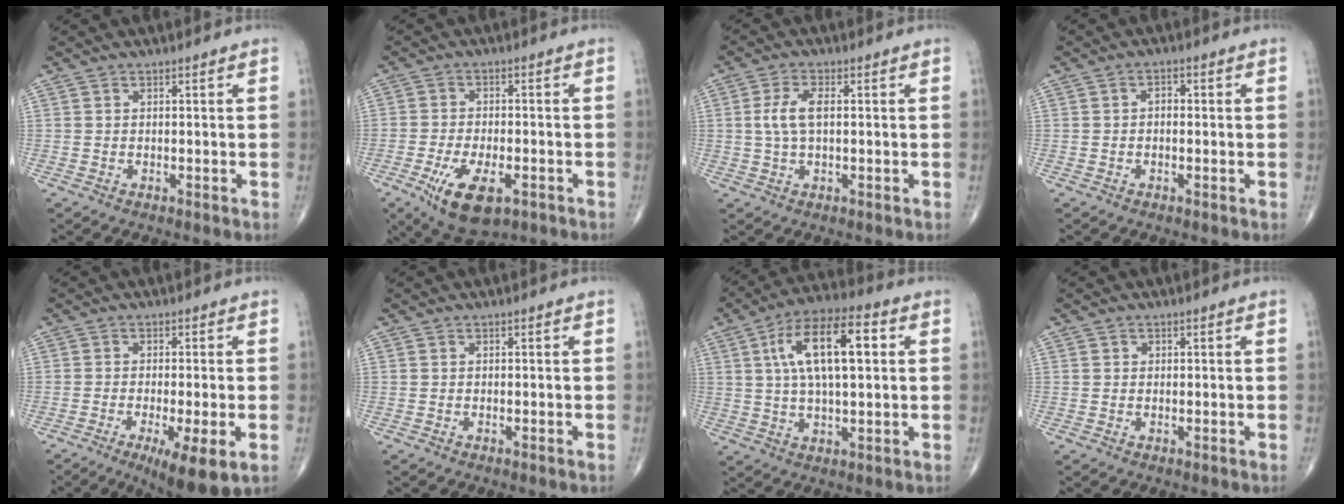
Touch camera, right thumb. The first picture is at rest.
{"total": 10.6, "force": [-4.8, 4.9, 8.1], "torque": [-0.141, 0.004, -0.072]}
{"total": 5.0, "force": [0.4, 2.2, 4.4], "torque": [-0.103, 0.006, 0.007]}
{"total": 1.6, "force": [-0.1, 1.1, 1.2], "torque": [-0.011, 0.009, -0.008]}
{"total": 9.8, "force": [-4.0, 2.0, 8.7], "torque": [-0.134, -0.016, -0.059]}
{"total": 0.0}
{"total": 15.8, "force": [3.7, 6.2, 14.0], "torque": [-0.240, 0.016, 0.059]}
{"total": 0.6, "force": [0.1, 0.6, 0.1], "torque": [0.003, 0.002, 0.002]}